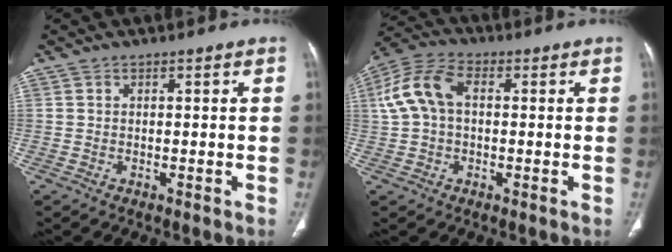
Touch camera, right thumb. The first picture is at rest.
{"total": 9.6, "force": [1.0, 6.2, 7.2], "torque": [-0.157, 0.031, 0.015]}